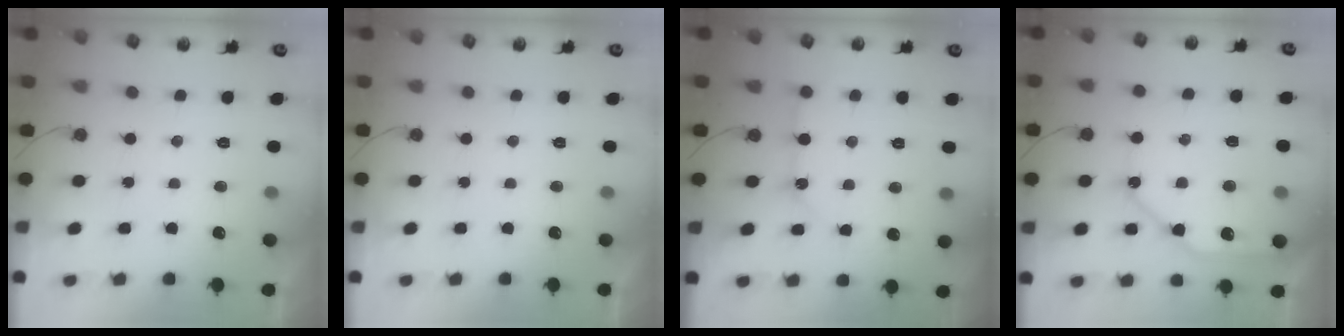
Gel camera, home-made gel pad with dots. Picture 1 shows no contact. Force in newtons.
{"total": 0.0}
{"total": 9.1, "press": 9.1, "slide": 0.9}
{"total": 13.1, "press": 13.0, "slide": 1.9}